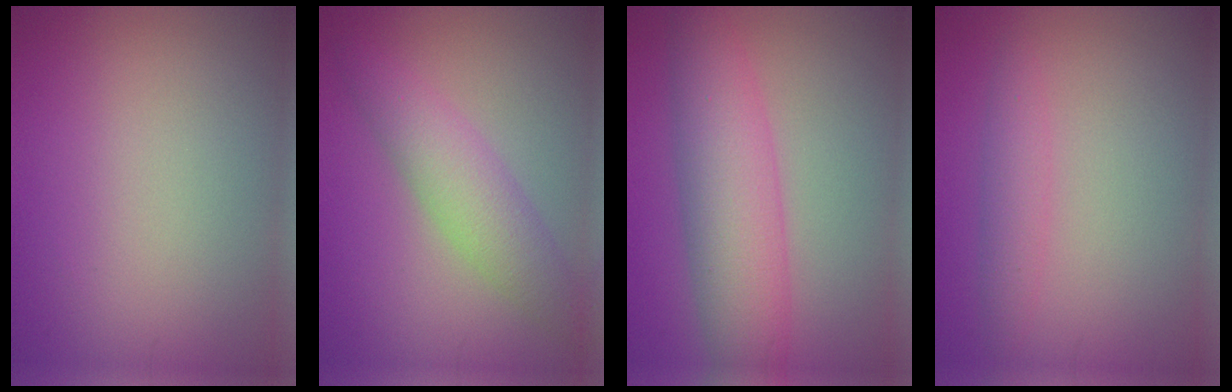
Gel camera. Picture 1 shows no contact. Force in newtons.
{"total": 4.3, "press": 4.2, "slide": 0.1}
{"total": 6.6, "press": 6.6, "slide": 0.1}
{"total": 2.0, "press": 2.0, "slide": 0.1}